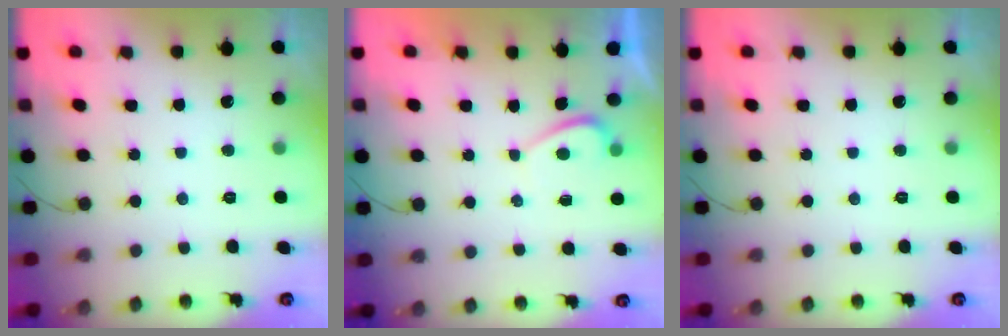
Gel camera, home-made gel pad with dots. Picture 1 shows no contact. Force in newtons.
{"total": 0.7, "press": 0.5, "slide": 0.5}
{"total": 0.0}